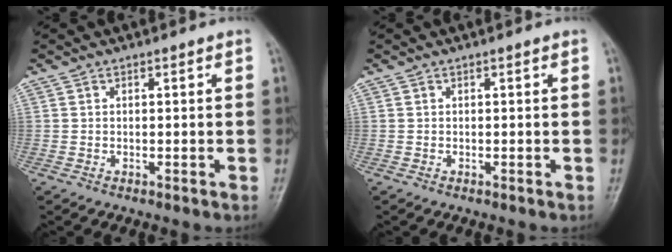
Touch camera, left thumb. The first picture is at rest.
{"total": 0.0}